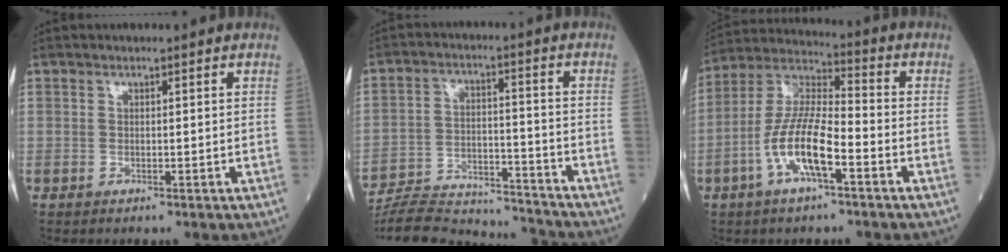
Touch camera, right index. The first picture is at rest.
{"total": 19.5, "force": [-18.8, 2.3, 4.4], "torque": [-0.107, 0.002, -0.284]}
{"total": 11.5, "force": [-4.3, 2.7, 10.3], "torque": [-0.217, 0.007, -0.085]}